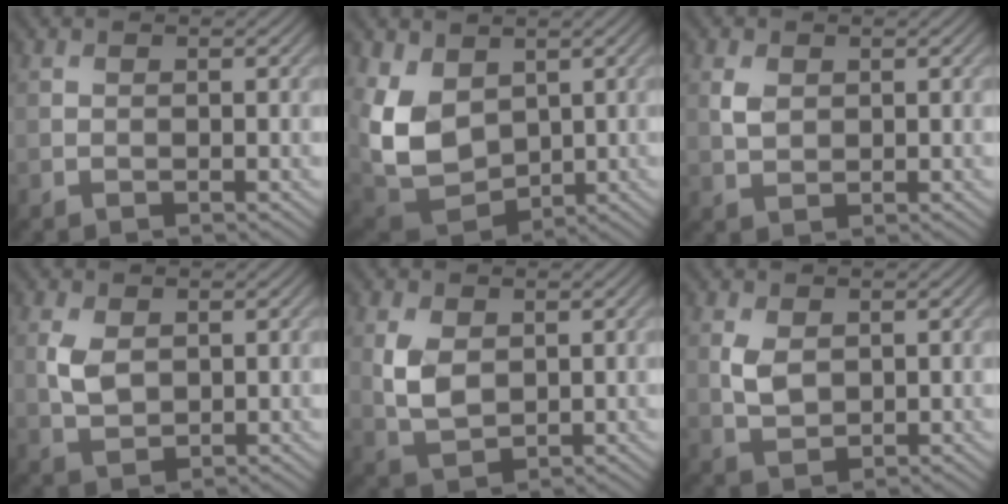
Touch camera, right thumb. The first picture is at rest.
{"total": 10.4, "force": [2.2, 7.5, 6.9], "torque": [-0.193, -0.007, 0.045]}
{"total": 2.2, "force": [0.8, 1.6, 1.4], "torque": [-0.038, -0.001, 0.018]}
{"total": 3.7, "force": [0.7, 2.4, 2.7], "torque": [-0.068, -0.001, 0.016]}
{"total": 5.1, "force": [1.0, 3.4, 3.6], "torque": [-0.087, -0.003, 0.023]}
{"total": 3.3, "force": [0.7, 2.2, 2.4], "torque": [-0.060, -0.002, 0.017]}